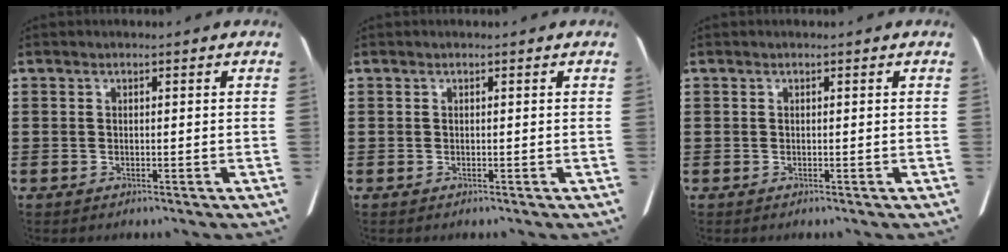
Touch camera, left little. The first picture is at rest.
{"total": 0.0}
{"total": 0.0}